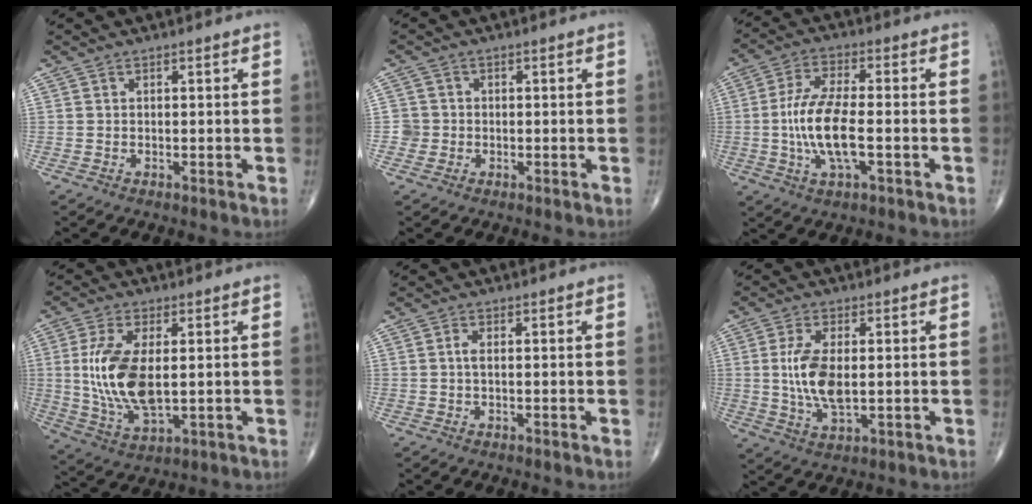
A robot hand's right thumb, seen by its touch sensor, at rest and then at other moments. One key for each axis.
{"total": 2.4, "fx": -0.5, "fy": 2.3, "fz": -0.1, "tx": 0.021, "ty": 0.009, "tz": -0.013}
{"total": 11.5, "fx": -1.8, "fy": 4.2, "fz": 10.5, "tx": -0.221, "ty": 0.011, "tz": -0.035}
{"total": 13.3, "fx": 0.9, "fy": 6.2, "fz": 11.7, "tx": -0.243, "ty": -0.015, "tz": 0.027}
{"total": 1.3, "fx": 0.0, "fy": 0.4, "fz": 1.3, "tx": -0.031, "ty": -0.001, "tz": -0.001}
{"total": 8.8, "fx": 0.4, "fy": 3.9, "fz": 7.9, "tx": -0.165, "ty": -0.012, "tz": 0.012}